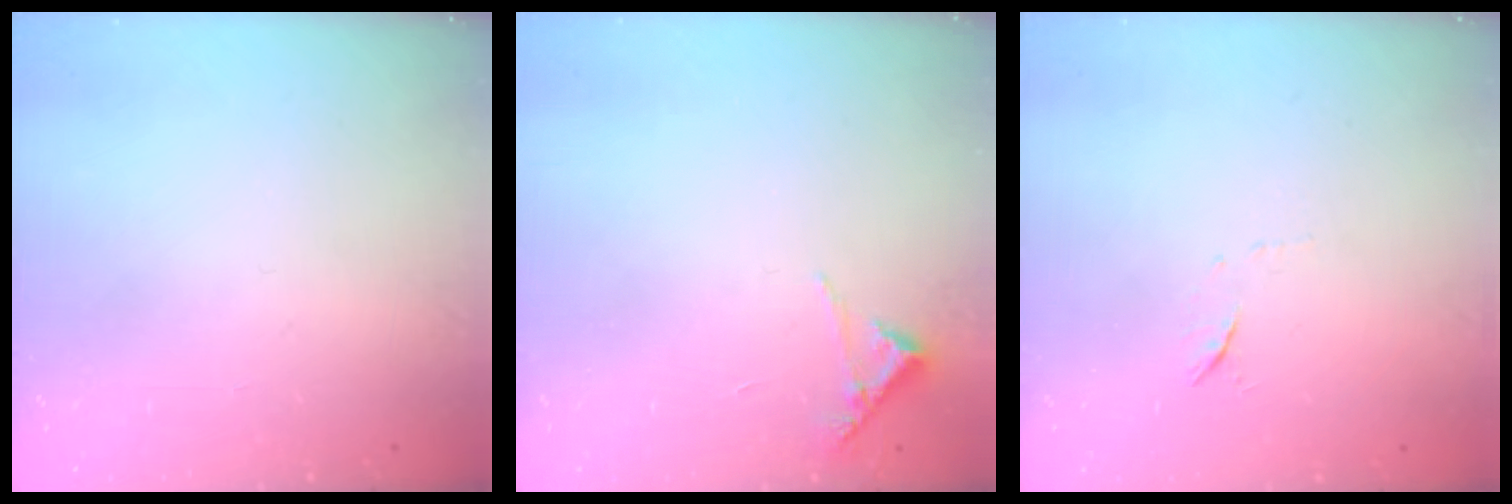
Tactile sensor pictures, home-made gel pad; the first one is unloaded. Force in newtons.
{"total": 6.4, "press": 6.4, "slide": 0.2}
{"total": 5.0, "press": 4.8, "slide": 1.4}